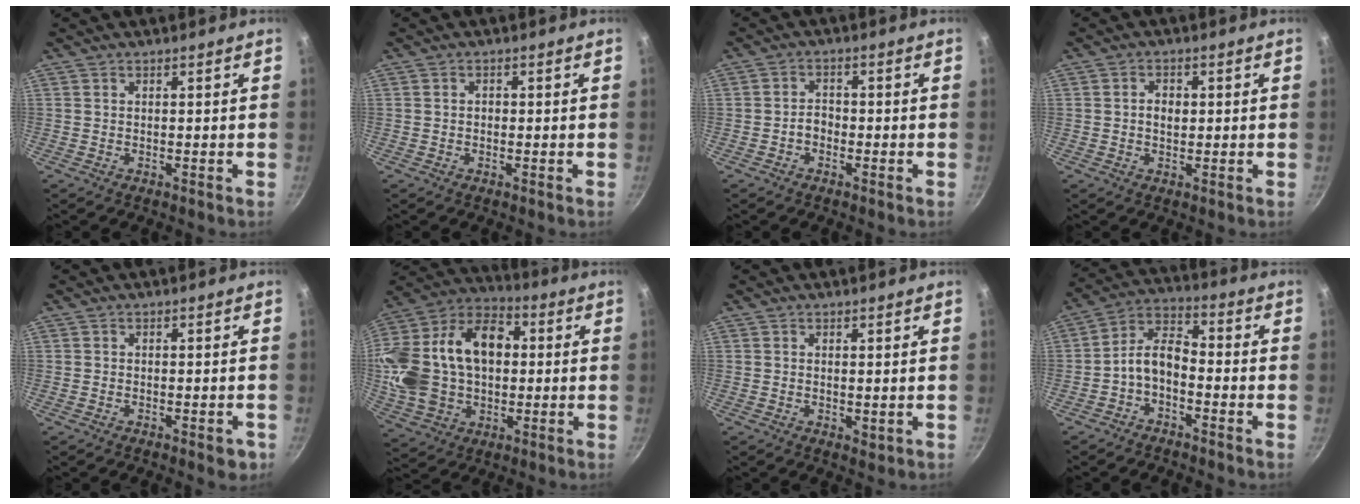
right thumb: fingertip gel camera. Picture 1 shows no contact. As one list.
[{"total": 1.0, "force": [-0.1, 0.9, 0.6], "torque": [-0.009, 0.005, -0.003]}, {"total": 2.6, "force": [-1.2, 1.8, 1.3], "torque": [-0.010, 0.020, -0.024]}, {"total": 3.1, "force": [0.2, 2.2, 2.1], "torque": [-0.023, 0.006, 0.001]}, {"total": 3.0, "force": [-1.4, 1.4, 2.2], "torque": [-0.024, 0.008, -0.015]}, {"total": 25.1, "force": [1.8, 17.5, 18.0], "torque": [-0.333, 0.044, 0.033]}, {"total": 1.4, "force": [0.2, 0.8, 1.2], "torque": [-0.018, -0.005, 0.002]}, {"total": 7.3, "force": [-3.0, 4.2, 5.2], "torque": [-0.095, 0.054, -0.065]}]